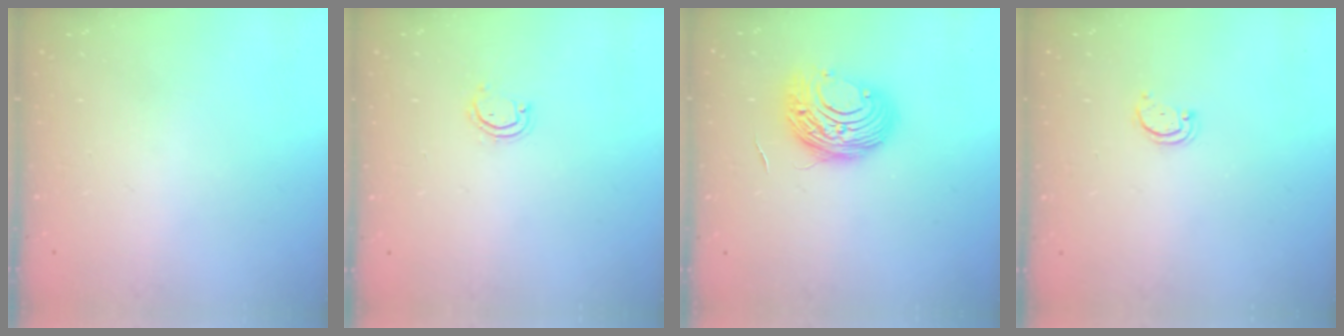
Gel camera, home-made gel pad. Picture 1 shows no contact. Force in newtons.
{"total": 3.4, "press": 3.4, "slide": 0.2}
{"total": 10.5, "press": 10.5, "slide": 0.9}
{"total": 2.2, "press": 2.1, "slide": 0.4}